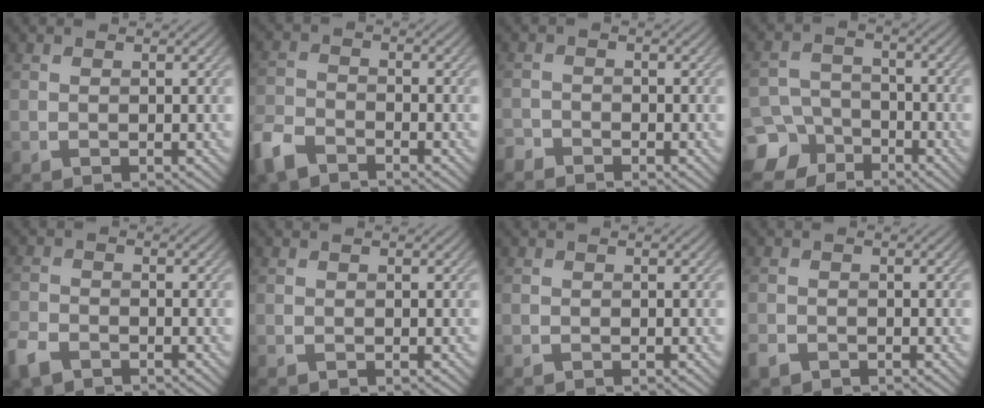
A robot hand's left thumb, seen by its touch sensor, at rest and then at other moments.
{"total": 5.5, "force": [-4.2, 2.4, 2.4], "torque": [-0.060, -0.007, -0.098]}
{"total": 1.7, "force": [-1.6, 0.5, 0.1], "torque": [-0.001, -0.003, -0.040]}
{"total": 8.4, "force": [-5.5, 6.0, 2.0], "torque": [-0.041, -0.018, -0.116]}
{"total": 3.9, "force": [-2.9, 2.0, 1.7], "torque": [-0.040, -0.008, -0.069]}
{"total": 0.0}
{"total": 0.0}
{"total": 1.7, "force": [-1.2, 1.0, 0.4], "torque": [-0.011, -0.005, -0.029]}